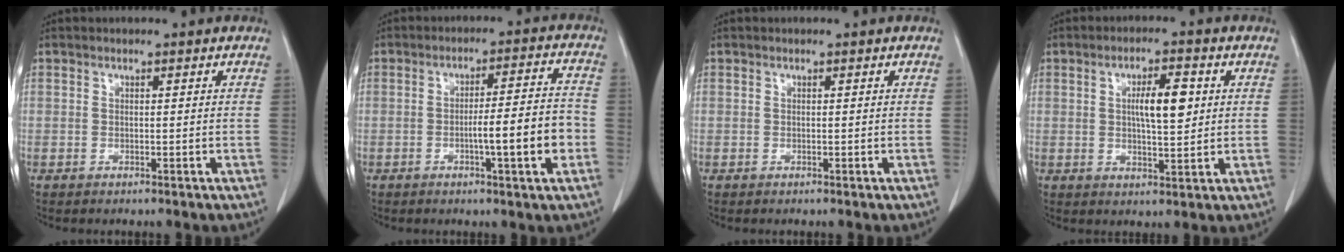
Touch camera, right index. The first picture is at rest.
{"total": 9.0, "force": [-2.5, 0.2, 8.6], "torque": [-0.126, 0.008, -0.037]}
{"total": 0.0}
{"total": 6.4, "force": [1.3, 1.7, 6.0], "torque": [-0.102, 0.004, 0.024]}